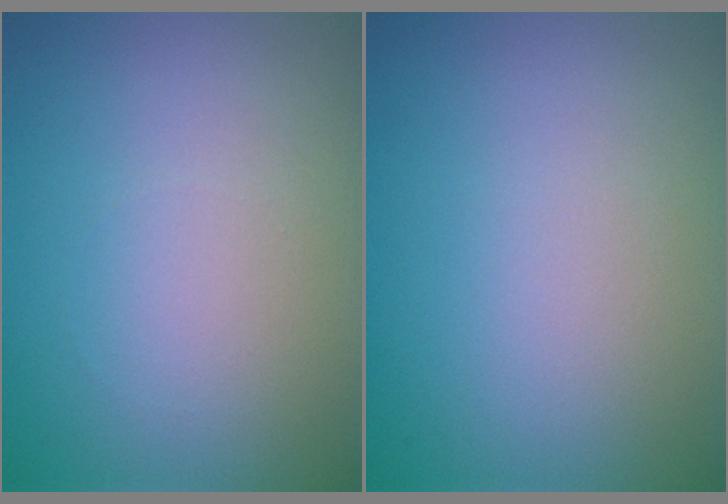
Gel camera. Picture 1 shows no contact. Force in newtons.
{"total": 0.0}